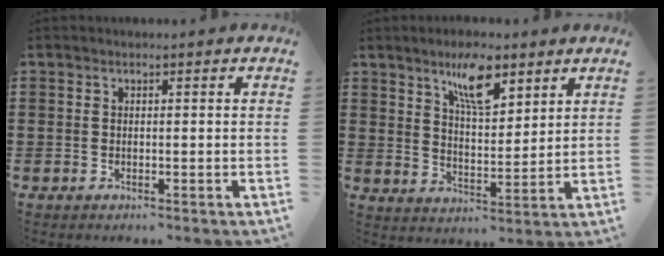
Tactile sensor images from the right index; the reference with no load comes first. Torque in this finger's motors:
{"motor_torque": [0.26, 0.19, 0.23, 0.10]}